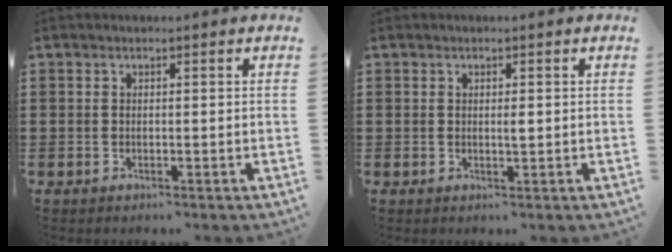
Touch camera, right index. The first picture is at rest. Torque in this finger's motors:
{"motor_torque": [-0.07, 0.87, 0.09, 0.03]}